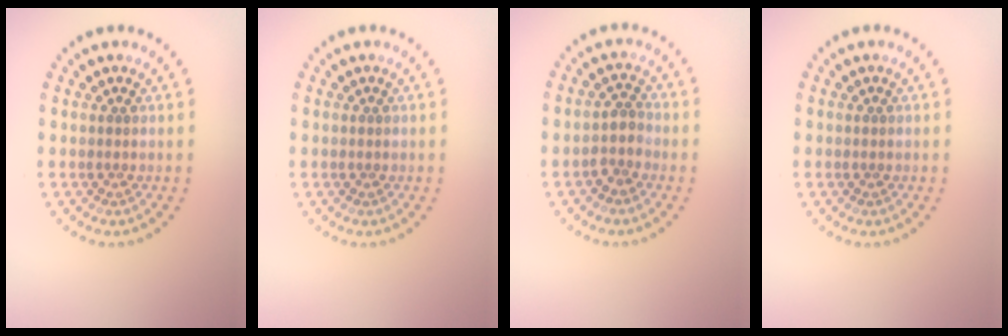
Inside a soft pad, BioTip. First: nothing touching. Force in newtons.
{"total": 0.0}
{"total": 2.0, "press": 1.5, "slide": 1.3}
{"total": 0.0}